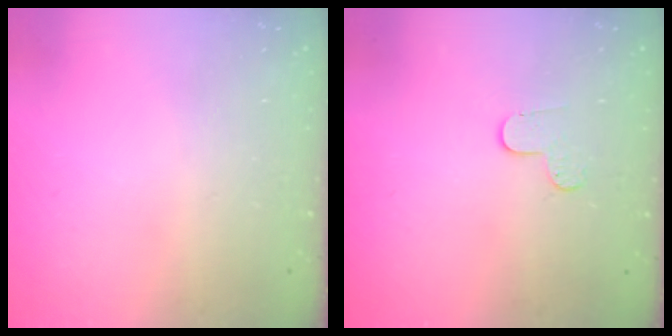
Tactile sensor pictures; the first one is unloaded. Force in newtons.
{"total": 3.8, "press": 3.8, "slide": 0.3}